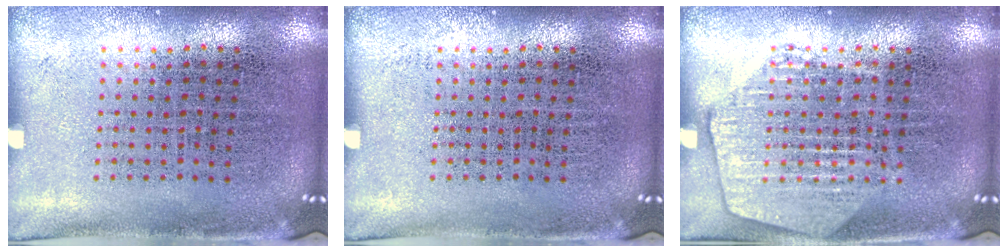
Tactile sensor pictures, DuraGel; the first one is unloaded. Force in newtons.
{"total": 0.0}
{"total": 2.4, "press": 2.4, "slide": 0.3}